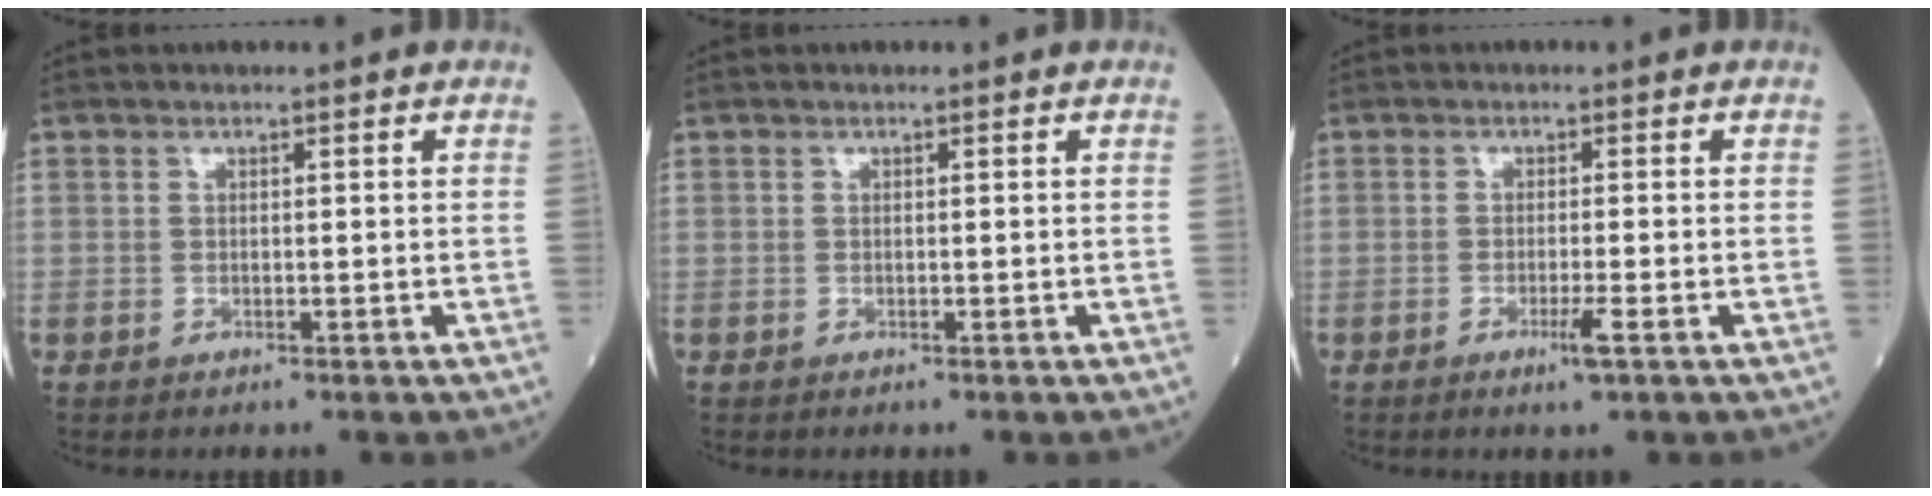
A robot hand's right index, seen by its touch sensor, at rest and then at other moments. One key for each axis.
{"total": 0.0}
{"total": 2.5, "fx": -1.3, "fy": -0.4, "fz": 2.0, "tx": -0.038, "ty": -0.007, "tz": -0.025}